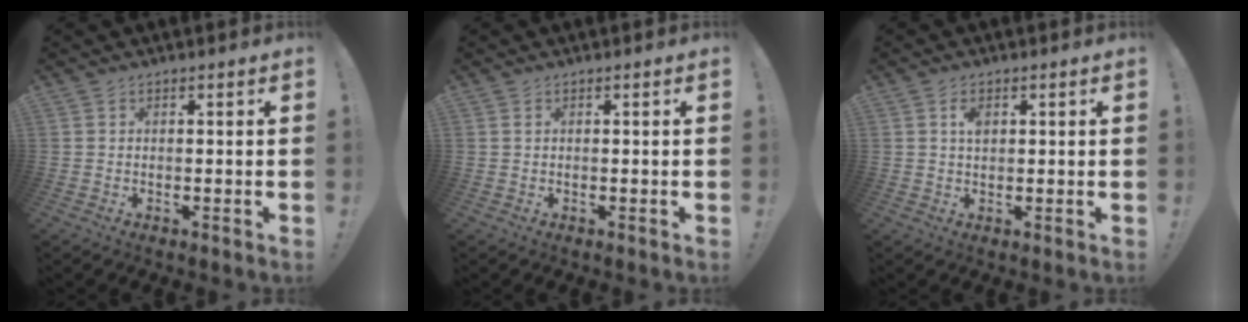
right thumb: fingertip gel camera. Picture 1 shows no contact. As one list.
[{"total": 0.0}, {"total": 2.6, "force": [1.0, 1.7, 1.7], "torque": [-0.015, -0.003, 0.013]}]